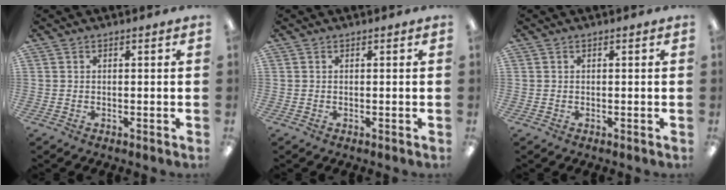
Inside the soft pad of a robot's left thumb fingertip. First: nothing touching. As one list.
[{"total": 0.0}, {"total": 0.0}]